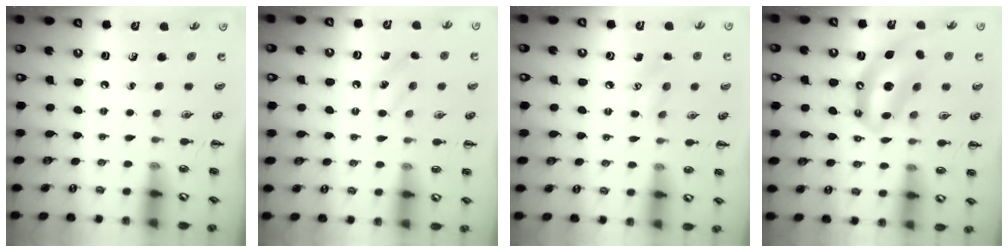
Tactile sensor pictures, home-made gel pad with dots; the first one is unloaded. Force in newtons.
{"total": 7.2, "press": 6.9, "slide": 1.9}
{"total": 6.5, "press": 6.4, "slide": 1.2}
{"total": 12.4, "press": 12.0, "slide": 3.2}